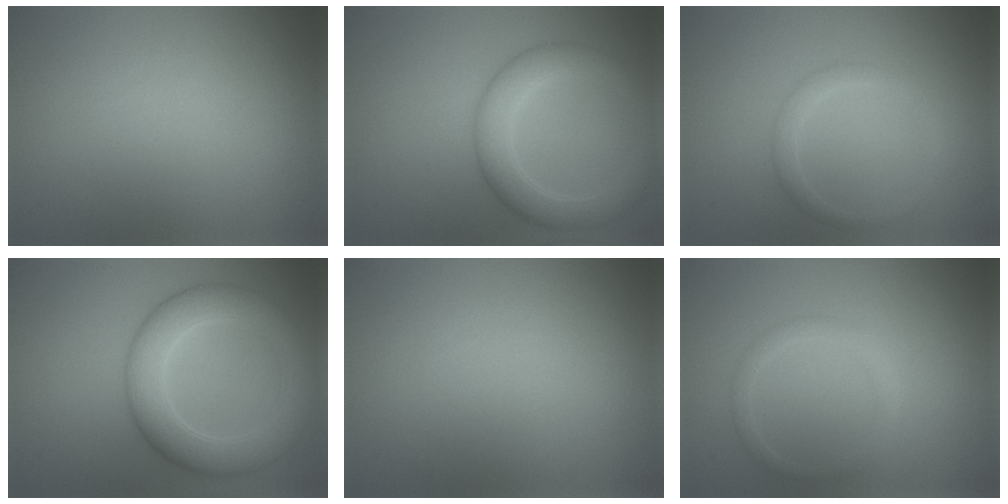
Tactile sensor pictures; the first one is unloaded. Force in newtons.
{"total": 4.7, "press": 4.7, "slide": 0.1}
{"total": 1.6, "press": 1.6, "slide": 0.1}
{"total": 6.7, "press": 6.7, "slide": 0.1}
{"total": 0.0}
{"total": 1.5, "press": 1.5, "slide": 0.1}